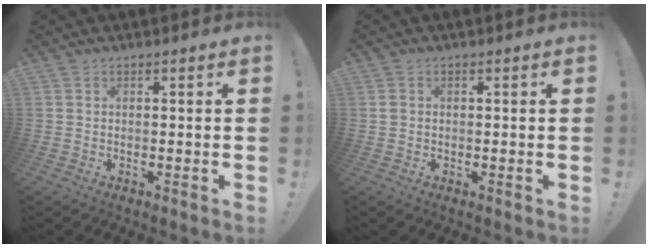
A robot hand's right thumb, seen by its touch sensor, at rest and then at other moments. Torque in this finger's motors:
{"motor_torque": [-0.11, 0.07, -0.10, 0.12, -0.05]}